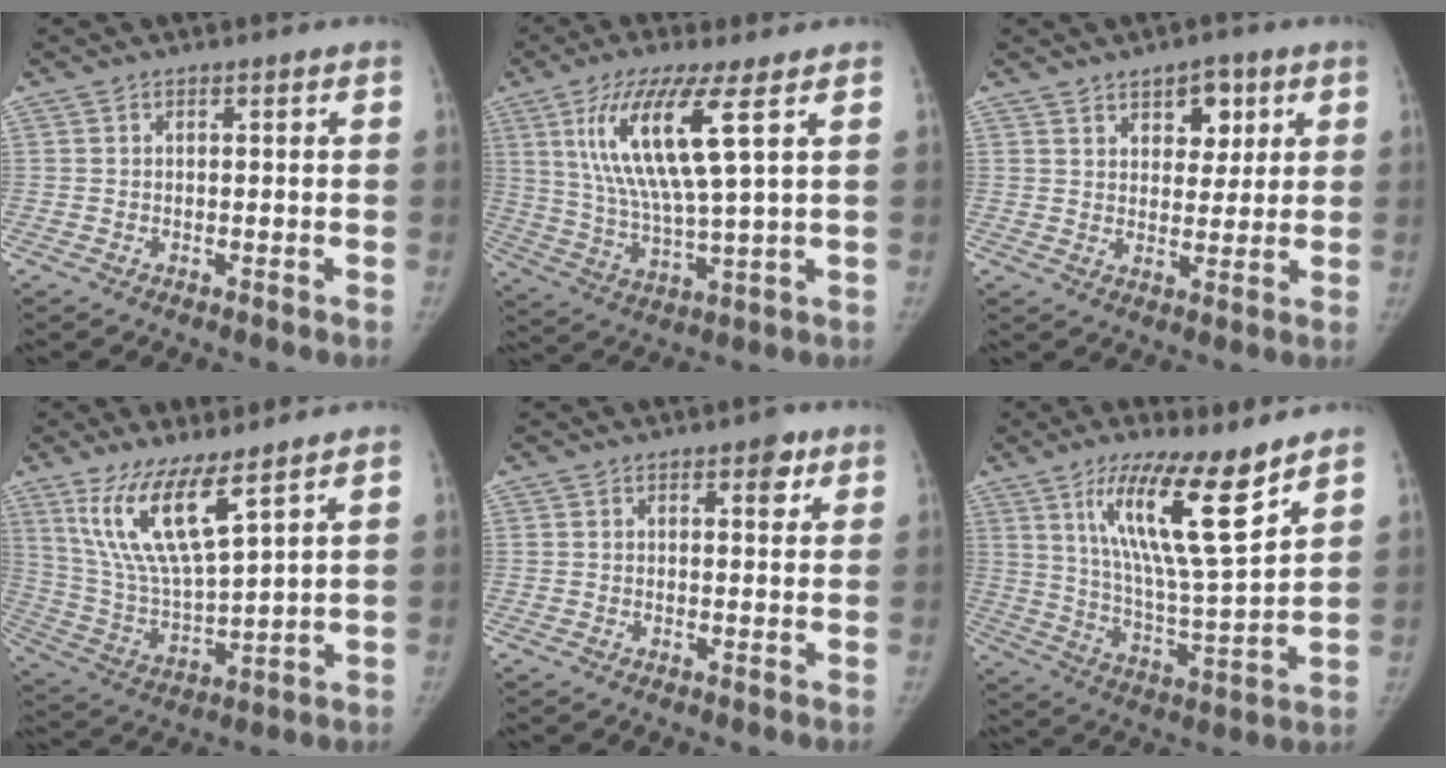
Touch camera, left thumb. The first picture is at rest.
{"total": 14.6, "force": [5.7, 2.4, 13.3], "torque": [-0.281, -0.029, 0.112]}
{"total": 6.7, "force": [3.4, 4.2, 3.9], "torque": [-0.021, -0.017, 0.049]}
{"total": 13.7, "force": [8.2, 3.0, 10.6], "torque": [-0.207, -0.049, 0.178]}
{"total": 2.9, "force": [1.6, 1.5, 2.0], "torque": [-0.010, -0.005, 0.018]}
{"total": 16.3, "force": [9.8, 2.5, 12.8], "torque": [-0.208, -0.067, 0.184]}